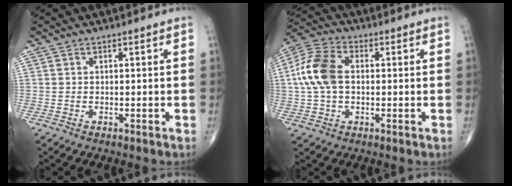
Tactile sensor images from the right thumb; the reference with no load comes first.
{"total": 11.1, "force": [0.8, 7.1, 8.5], "torque": [-0.181, 0.025, 0.009]}